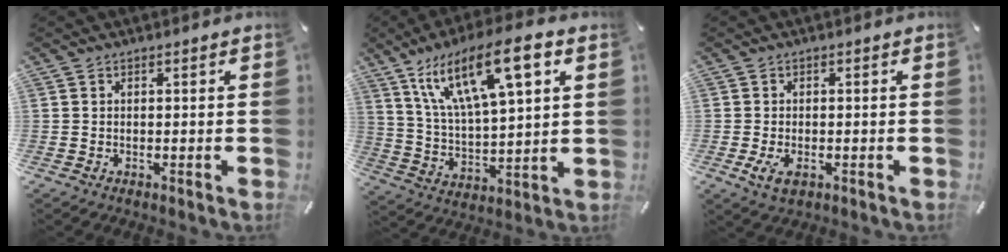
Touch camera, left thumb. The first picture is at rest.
{"total": 18.8, "force": [10.3, 6.6, 14.2], "torque": [-0.269, -0.033, 0.168]}
{"total": 3.4, "force": [-1.2, 1.9, 2.6], "torque": [-0.065, -0.003, -0.025]}